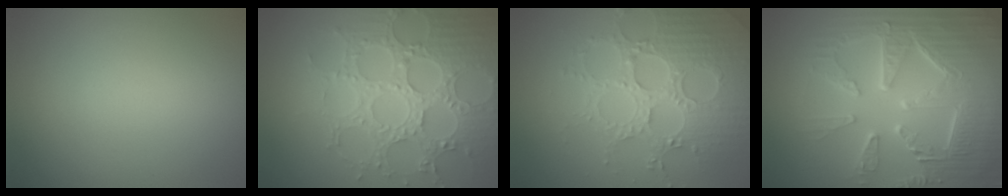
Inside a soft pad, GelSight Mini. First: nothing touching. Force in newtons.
{"total": 6.9, "press": 5.8, "slide": 3.7}
{"total": 5.1, "press": 5.0, "slide": 1.1}
{"total": 9.3, "press": 6.7, "slide": 6.4}